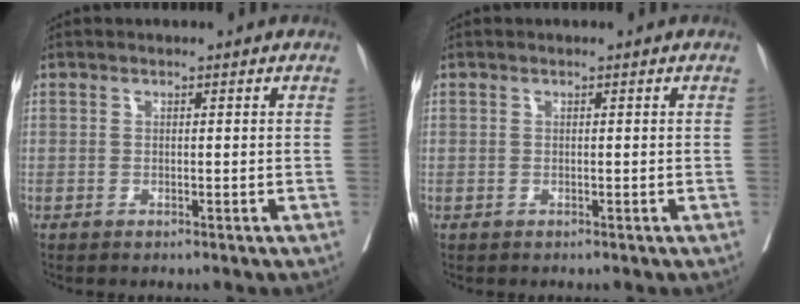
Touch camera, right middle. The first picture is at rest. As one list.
[{"total": 0.0}]